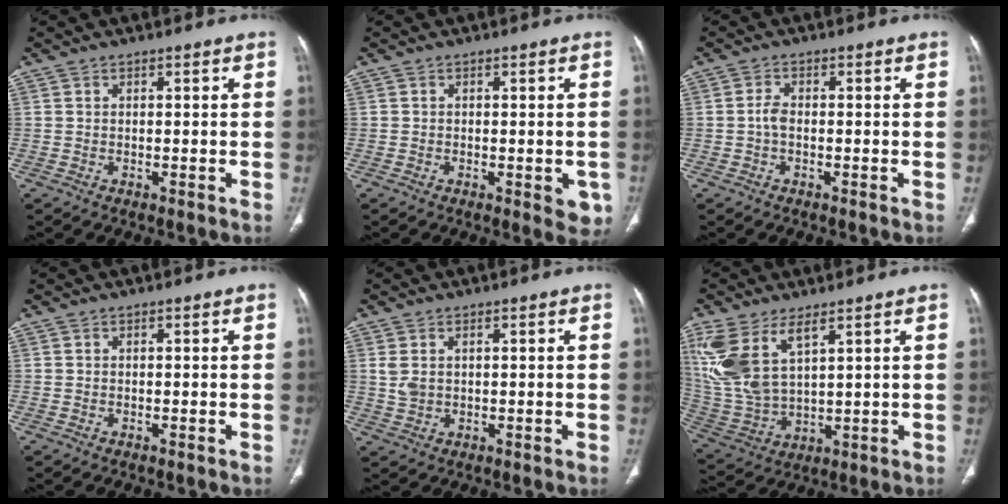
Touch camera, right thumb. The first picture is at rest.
{"total": 4.0, "force": [-1.3, 2.0, 3.2], "torque": [-0.014, -0.002, -0.015]}
{"total": 2.0, "force": [-0.4, 1.1, 1.6], "torque": [-0.031, 0.003, -0.013]}
{"total": 0.0}
{"total": 2.9, "force": [0.9, 1.9, 2.0], "torque": [-0.046, 0.003, 0.025]}
{"total": 13.6, "force": [6.8, 6.2, 10.0], "torque": [-0.225, -0.018, 0.156]}